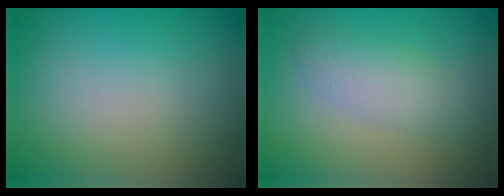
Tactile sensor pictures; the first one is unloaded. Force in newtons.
{"total": 2.4, "press": 2.4, "slide": 0.2}